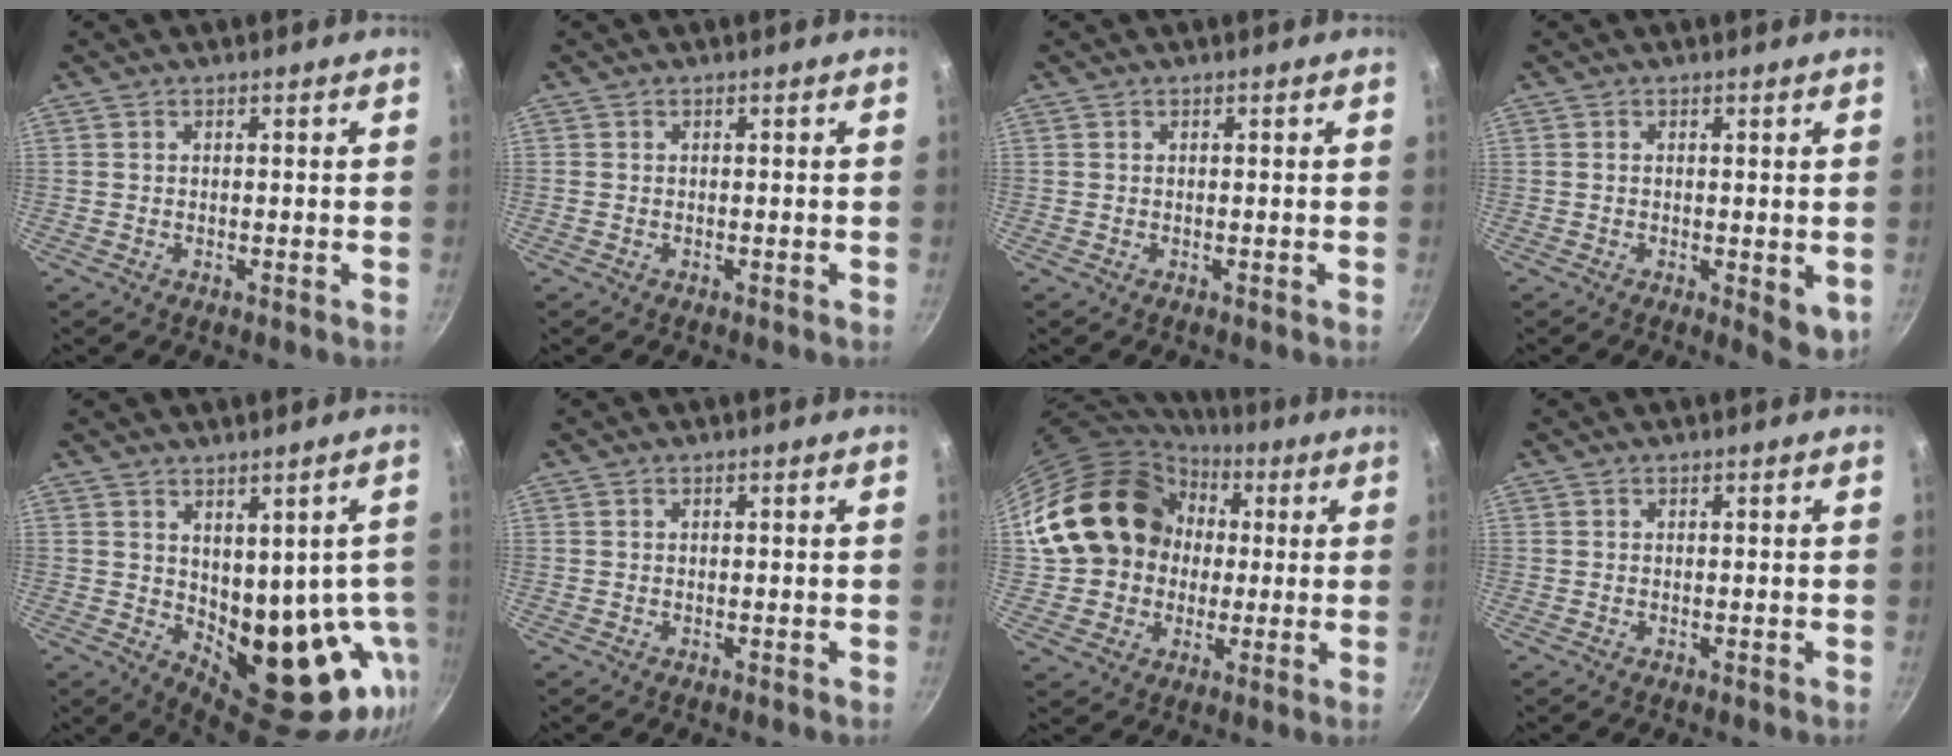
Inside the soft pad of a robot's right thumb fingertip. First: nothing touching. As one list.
[{"total": 0.0}, {"total": 0.0}, {"total": 4.9, "force": [-0.3, 2.0, 4.4], "torque": [-0.057, -0.012, -0.003]}, {"total": 16.9, "force": [-0.5, 10.0, 13.6], "torque": [-0.120, -0.018, 0.022]}, {"total": 0.0}, {"total": 18.5, "force": [2.5, 15.9, 9.2], "torque": [-0.144, 0.041, 0.046]}, {"total": 0.0}]